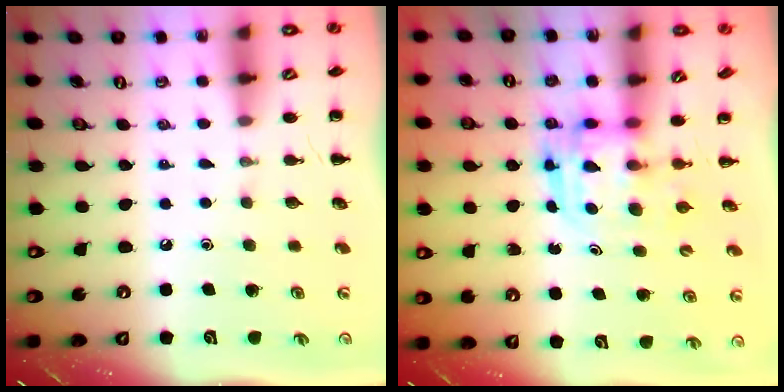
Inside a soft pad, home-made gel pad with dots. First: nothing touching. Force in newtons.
{"total": 3.0, "press": 3.0, "slide": 0.3}